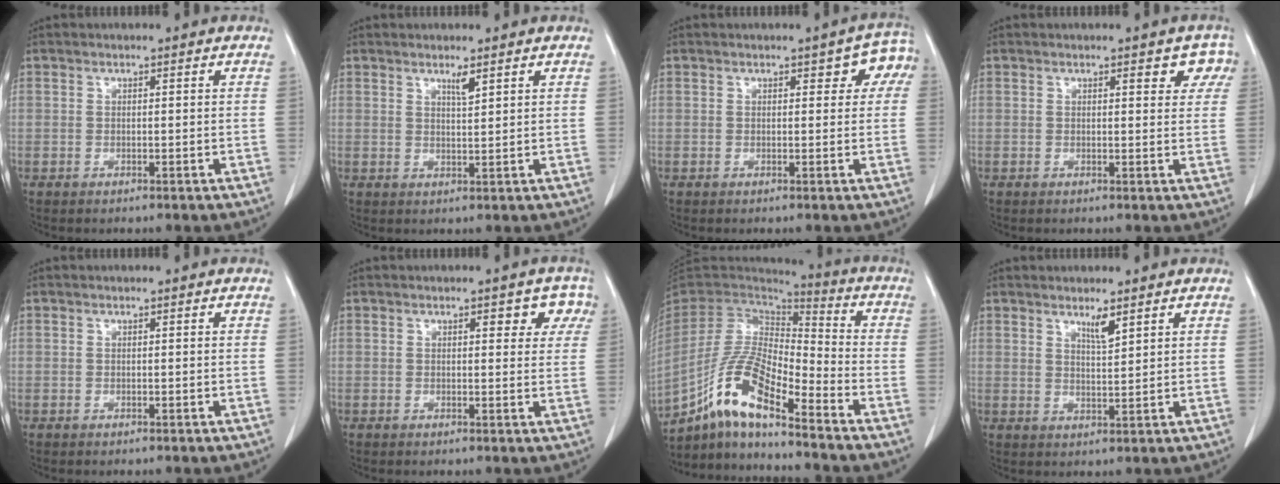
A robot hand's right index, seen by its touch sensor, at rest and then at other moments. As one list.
[{"total": 1.9, "force": [1.3, 0.0, 1.4], "torque": [-0.026, -0.005, 0.024]}, {"total": 4.0, "force": [1.6, 2.0, 3.1], "torque": [-0.025, 0.013, 0.011]}, {"total": 3.4, "force": [1.8, 1.6, 2.5], "torque": [-0.014, 0.006, 0.013]}, {"total": 0.0}, {"total": 4.1, "force": [1.8, 2.1, 3.0], "torque": [-0.017, 0.011, 0.014]}, {"total": 13.7, "force": [-8.6, 2.6, 10.3], "torque": [-0.207, 0.006, -0.161]}, {"total": 2.8, "force": [2.0, 0.2, 1.9], "torque": [-0.038, -0.008, 0.038]}]